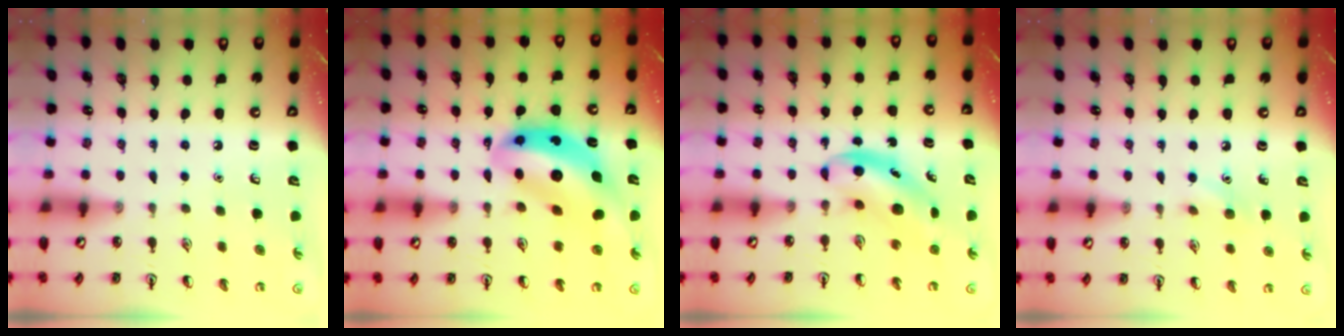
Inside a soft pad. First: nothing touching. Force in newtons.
{"total": 13.6, "press": 12.9, "slide": 4.3}
{"total": 5.5, "press": 5.5, "slide": 0.7}
{"total": 6.2, "press": 6.0, "slide": 1.7}